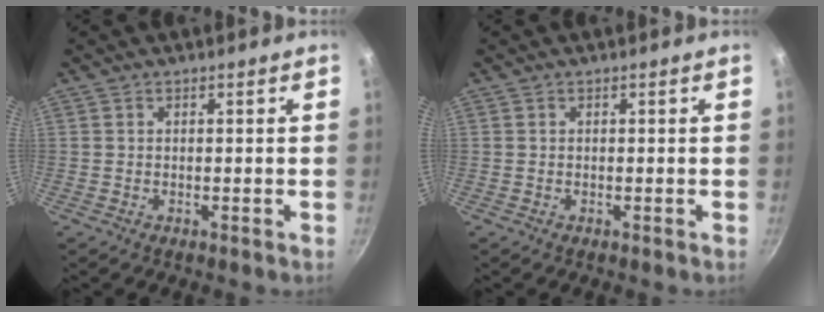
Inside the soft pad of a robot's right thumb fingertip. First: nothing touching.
{"total": 0.0}